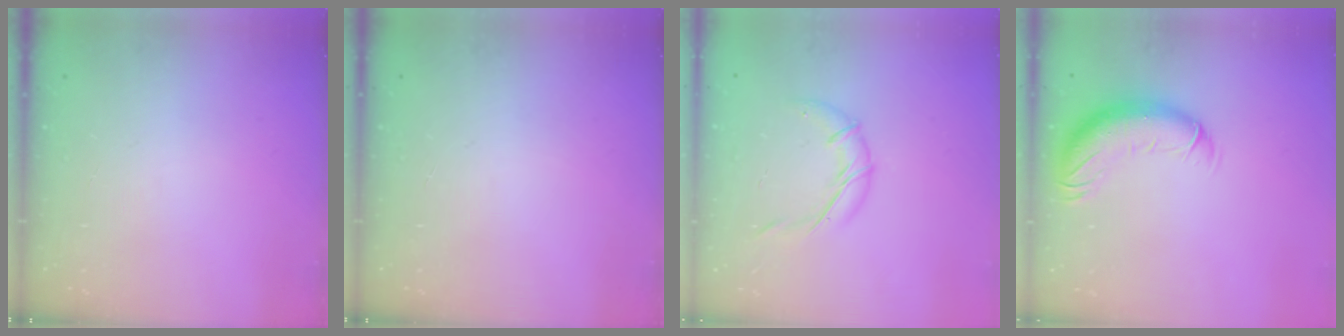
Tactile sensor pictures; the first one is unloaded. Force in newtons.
{"total": 0.0}
{"total": 9.0, "press": 9.0, "slide": 0.2}
{"total": 11.5, "press": 11.2, "slide": 2.9}